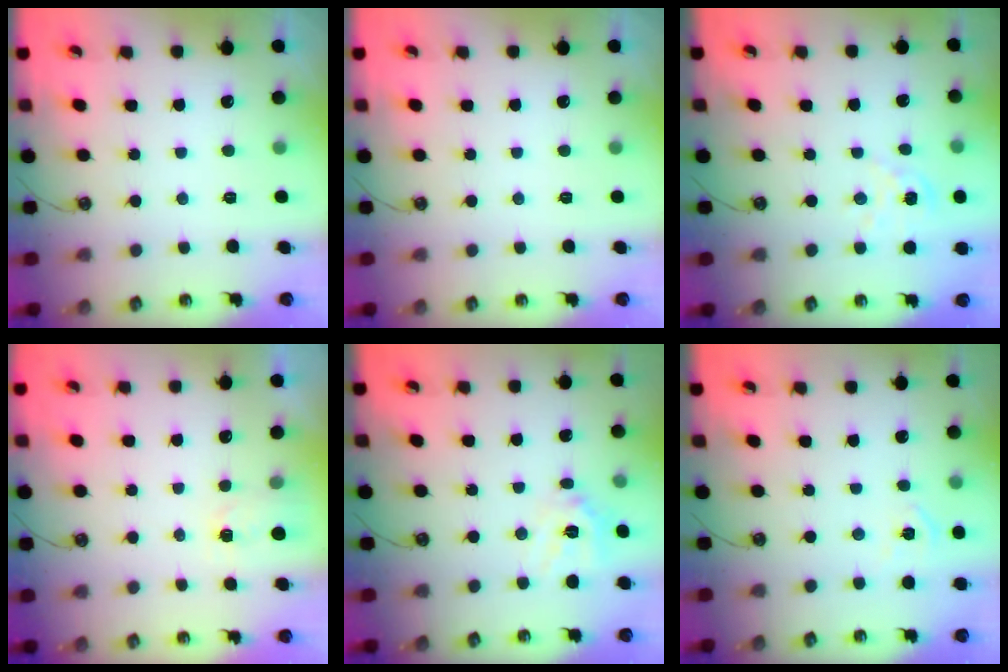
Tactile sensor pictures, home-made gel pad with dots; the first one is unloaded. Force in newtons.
{"total": 0.0}
{"total": 2.8, "press": 2.7, "slide": 0.3}
{"total": 1.3, "press": 1.2, "slide": 0.2}
{"total": 11.8, "press": 11.7, "slide": 1.2}
{"total": 4.7, "press": 4.7, "slide": 0.6}